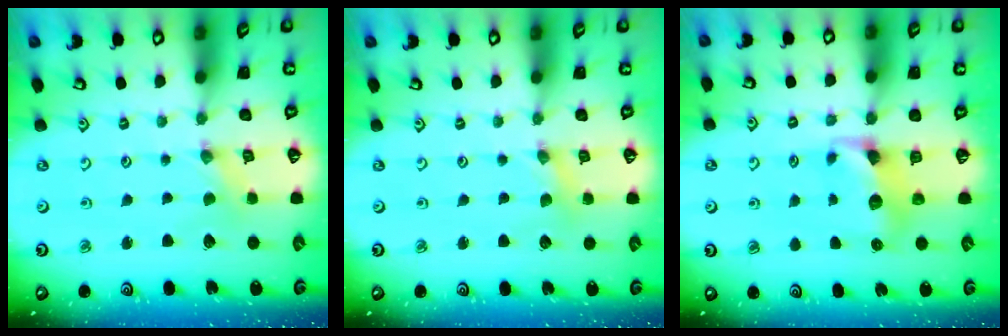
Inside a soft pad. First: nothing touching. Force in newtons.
{"total": 1.2, "press": 1.1, "slide": 0.3}
{"total": 7.1, "press": 7.1, "slide": 0.3}